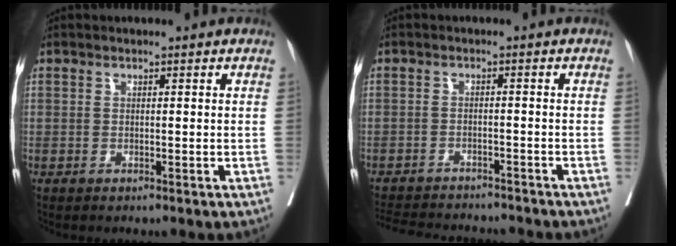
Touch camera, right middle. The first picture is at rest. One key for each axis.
{"total": 12.8, "fx": -11.9, "fy": 2.5, "fz": 4.0, "tx": -0.077, "ty": -0.002, "tz": -0.162}